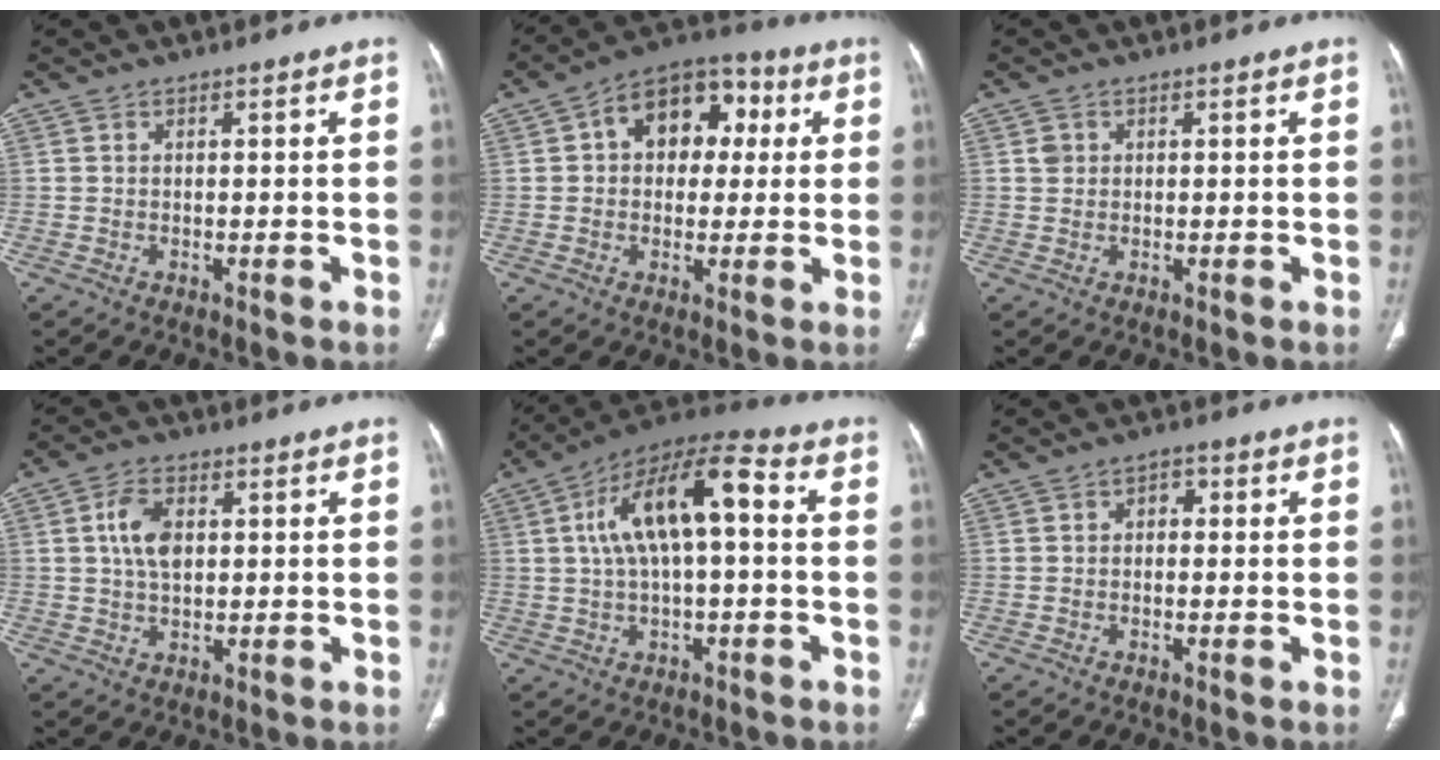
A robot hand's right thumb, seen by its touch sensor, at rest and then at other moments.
{"total": 13.2, "force": [3.0, 9.3, 8.8], "torque": [-0.085, 0.024, 0.035]}
{"total": 1.5, "force": [0.5, 1.3, 0.5], "torque": [-0.004, 0.002, 0.009]}
{"total": 6.5, "force": [1.3, 3.9, 5.0], "torque": [-0.091, 0.001, 0.023]}
{"total": 15.2, "force": [2.1, 6.2, 13.7], "torque": [-0.246, 0.042, 0.031]}
{"total": 2.3, "force": [0.3, 1.6, 1.5], "torque": [-0.011, 0.010, -0.001]}